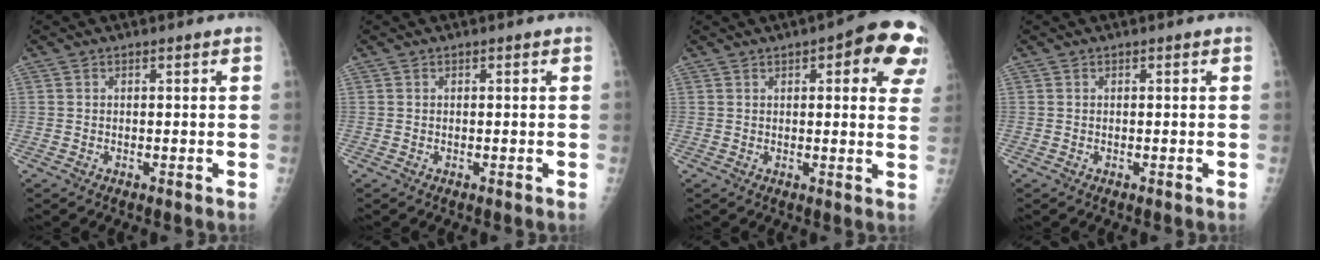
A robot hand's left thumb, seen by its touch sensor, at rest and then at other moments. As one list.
[{"total": 0.0}, {"total": 14.0, "force": [6.3, 4.7, 11.6], "torque": [-0.102, -0.014, 0.062]}, {"total": 0.0}]